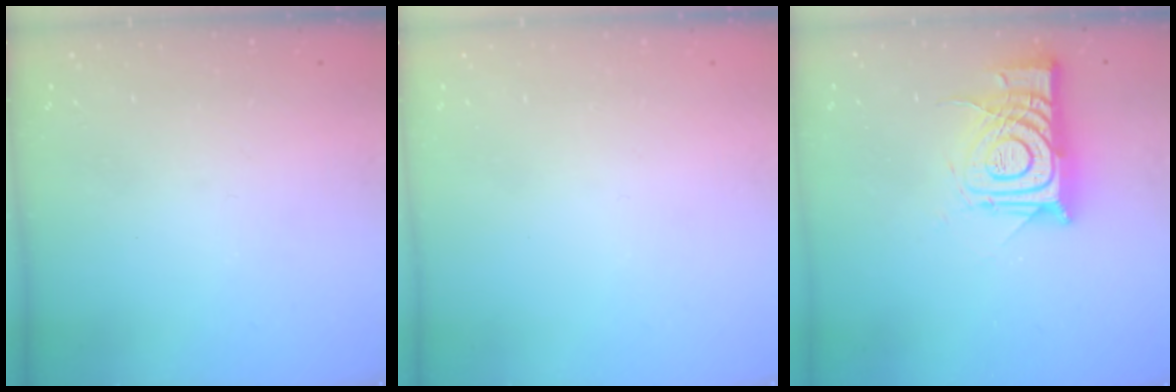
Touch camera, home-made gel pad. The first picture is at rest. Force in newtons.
{"total": 1.6, "press": 1.6, "slide": 0.1}
{"total": 14.0, "press": 14.0, "slide": 1.4}